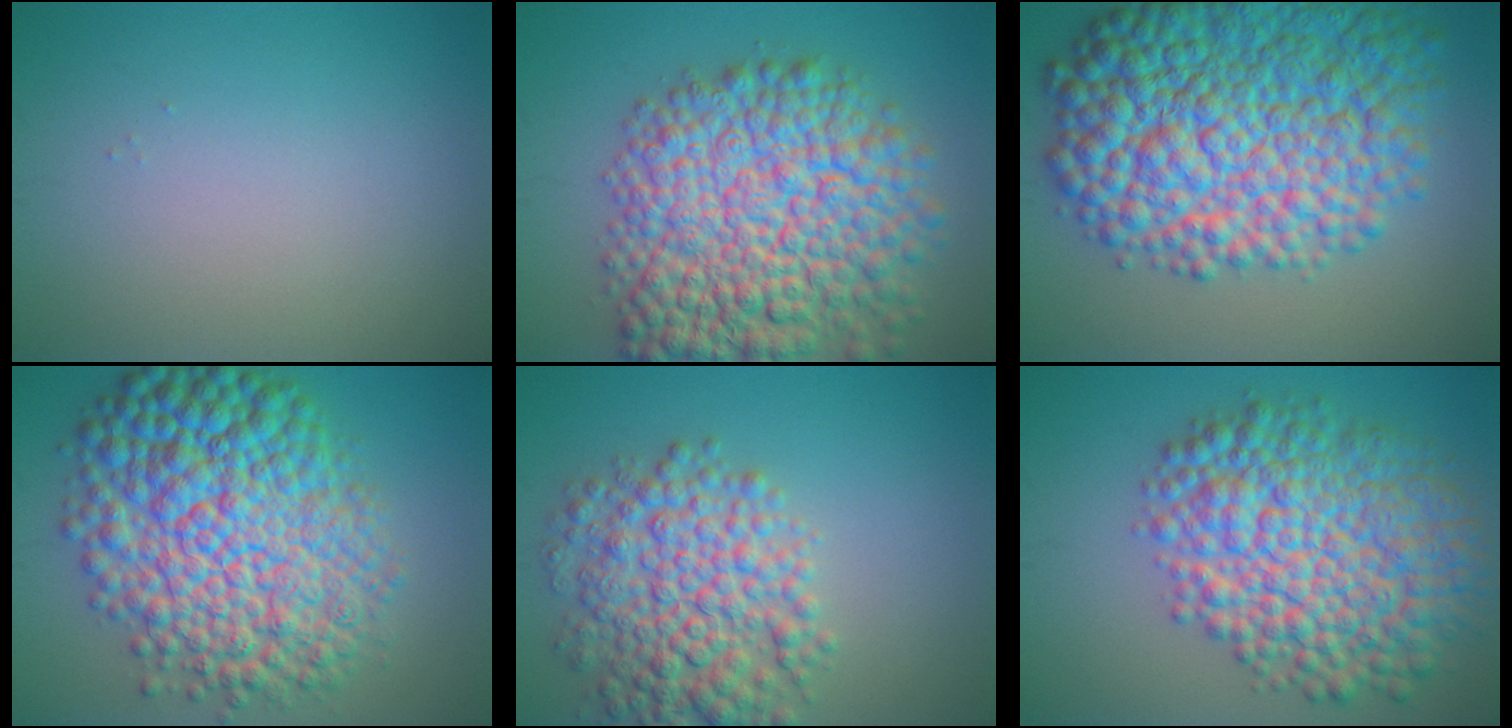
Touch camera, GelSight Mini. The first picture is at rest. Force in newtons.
{"total": 13.3, "press": 13.3, "slide": 0.5}
{"total": 14.4, "press": 14.4, "slide": 0.4}
{"total": 13.6, "press": 13.6, "slide": 0.1}
{"total": 7.3, "press": 7.3, "slide": 0.1}
{"total": 11.6, "press": 11.6, "slide": 0.3}